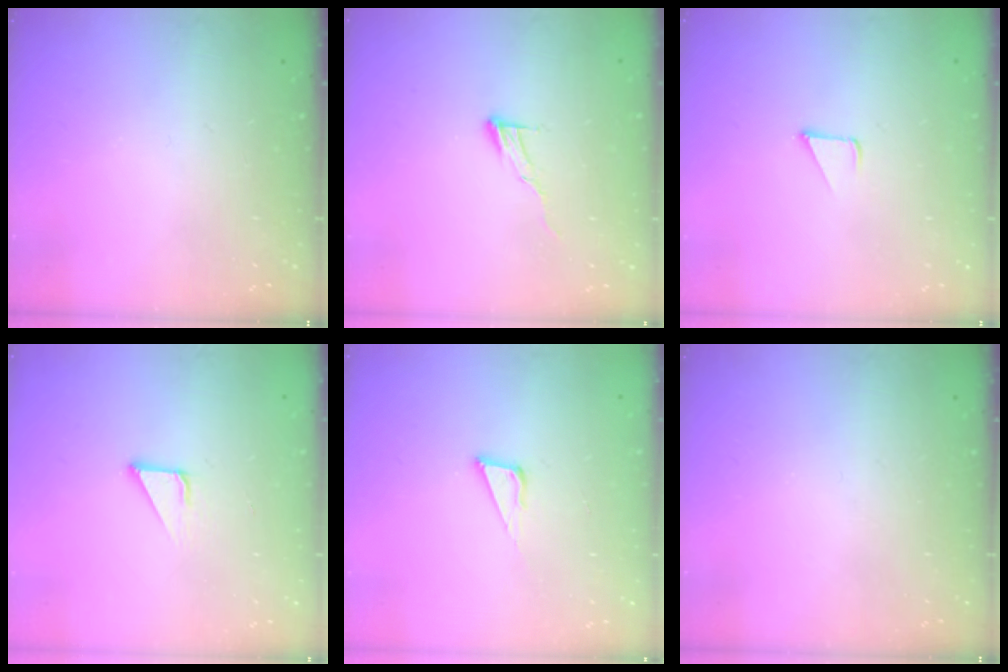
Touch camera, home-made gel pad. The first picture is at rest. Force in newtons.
{"total": 6.6, "press": 6.6, "slide": 0.5}
{"total": 1.7, "press": 1.7, "slide": 0.1}
{"total": 2.1, "press": 2.1, "slide": 0.0}
{"total": 6.1, "press": 5.5, "slide": 2.7}
{"total": 0.0}